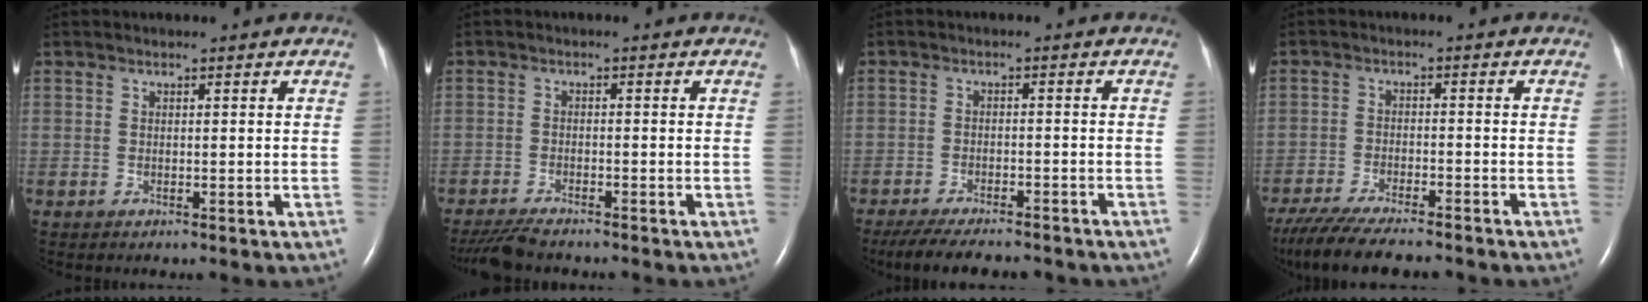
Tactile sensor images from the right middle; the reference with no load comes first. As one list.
[{"total": 4.9, "force": [-4.3, 0.7, 2.1], "torque": [-0.043, -0.016, -0.076]}, {"total": 11.9, "force": [-10.3, 2.4, 5.5], "torque": [-0.084, -0.016, -0.143]}, {"total": 13.5, "force": [-11.6, 2.0, 6.7], "torque": [-0.117, -0.029, -0.179]}]